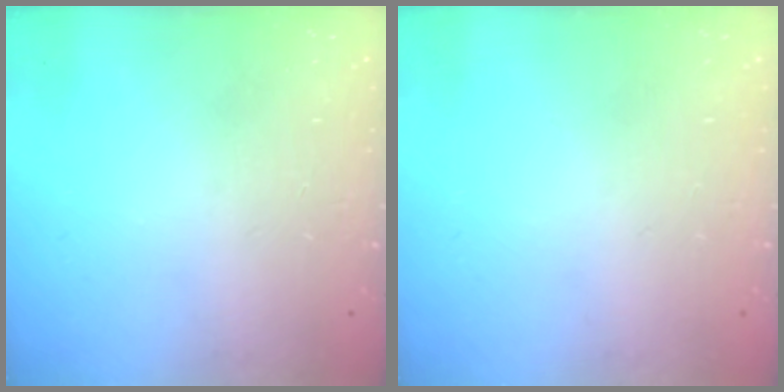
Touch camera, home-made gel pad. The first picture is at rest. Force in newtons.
{"total": 0.0}